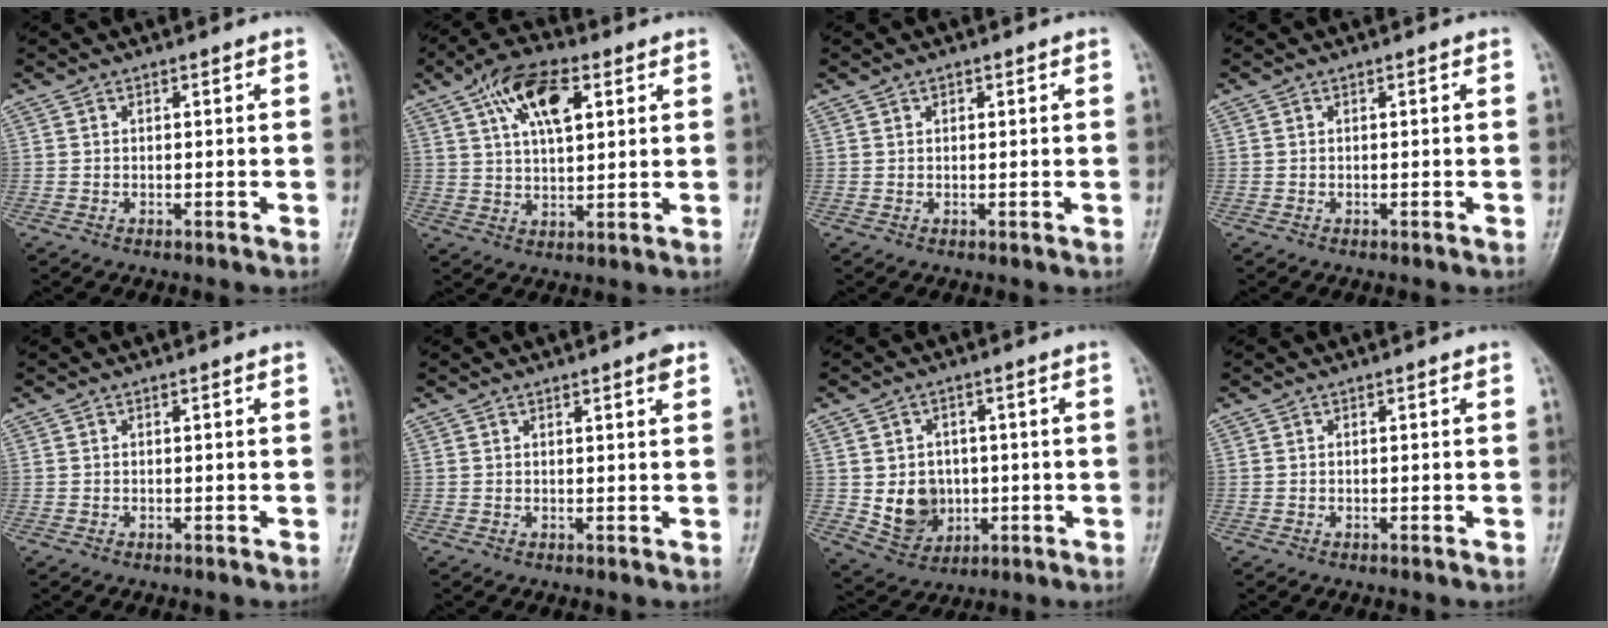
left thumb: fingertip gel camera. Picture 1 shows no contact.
{"total": 11.5, "force": [4.8, 5.5, 8.9], "torque": [-0.146, -0.003, 0.082]}
{"total": 0.9, "force": [0.5, 0.6, 0.4], "torque": [0.000, -0.002, 0.006]}
{"total": 0.0}
{"total": 0.0}
{"total": 1.7, "force": [1.1, 0.3, 1.3], "torque": [-0.017, -0.005, 0.014]}
{"total": 8.5, "force": [-0.5, 7.3, 4.3], "torque": [-0.036, -0.001, 0.006]}
{"total": 0.0}